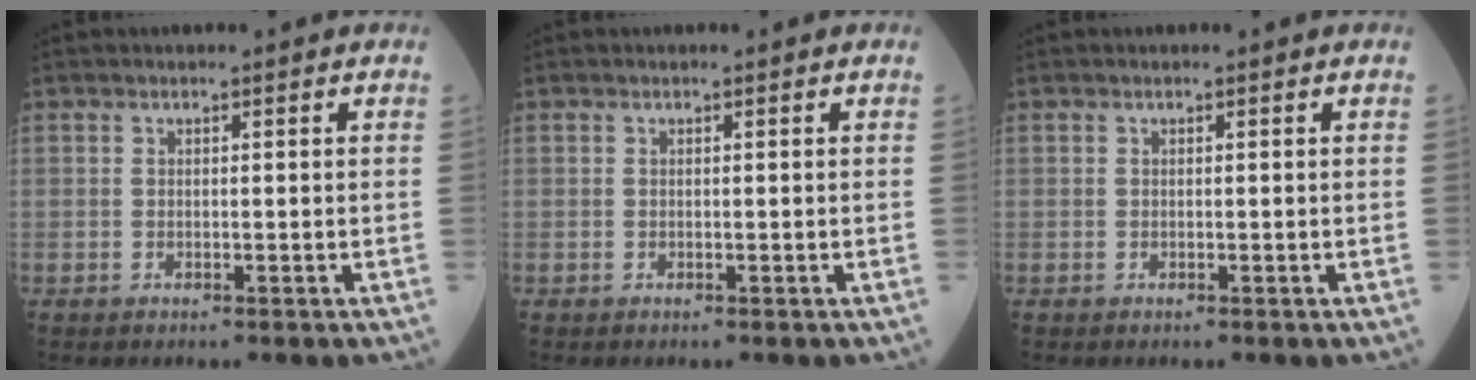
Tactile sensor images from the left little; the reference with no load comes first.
{"total": 0.0}
{"total": 0.0}